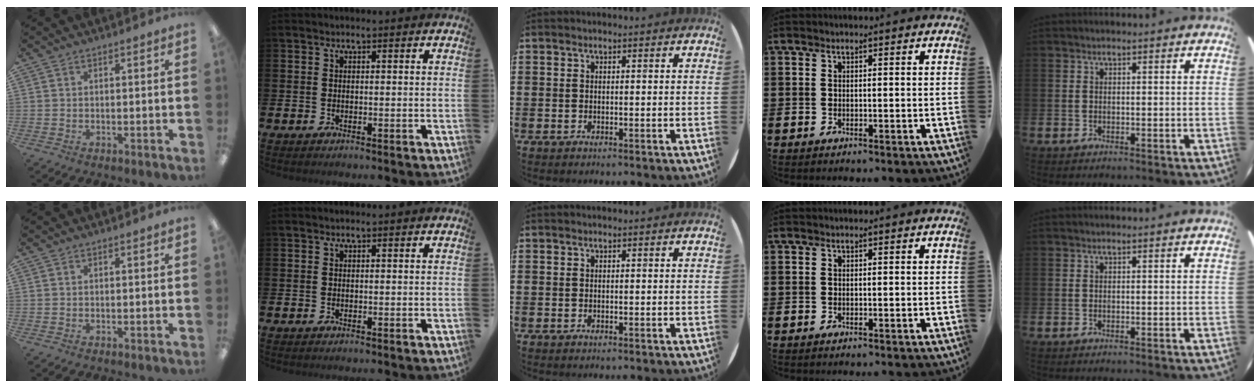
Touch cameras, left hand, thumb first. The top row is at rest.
{}